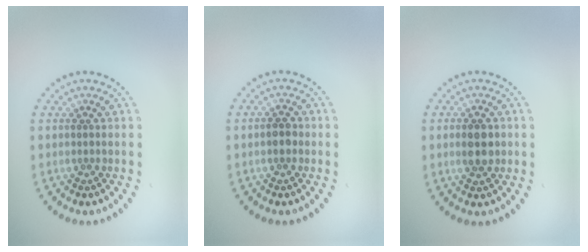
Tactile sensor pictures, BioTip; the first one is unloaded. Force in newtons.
{"total": 1.4, "press": 1.4, "slide": 0.1}
{"total": 2.6, "press": 2.6, "slide": 0.4}